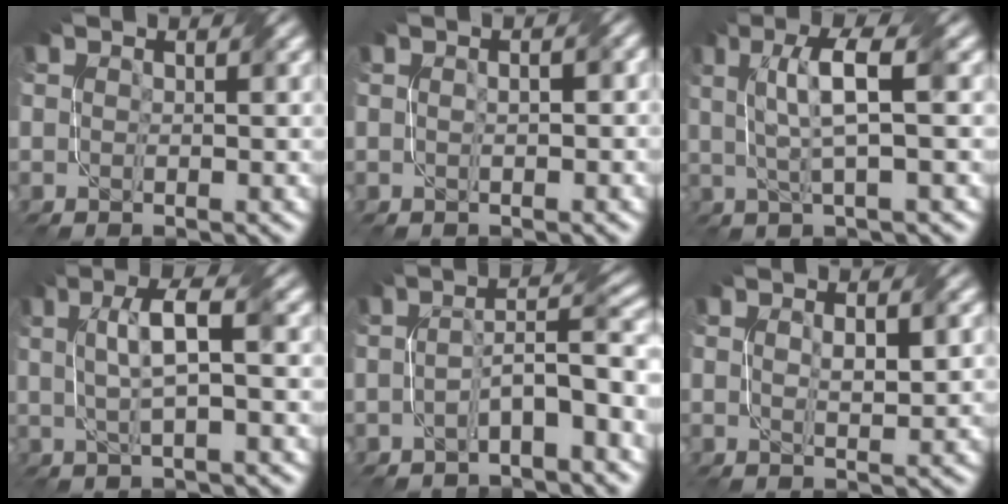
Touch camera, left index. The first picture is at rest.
{"total": 1.6, "force": [0.3, 0.6, 1.5], "torque": [-0.018, 0.003, 0.000]}
{"total": 5.1, "force": [1.1, 1.0, 4.9], "torque": [-0.097, 0.008, 0.025]}
{"total": 4.5, "force": [0.7, 1.0, 4.3], "torque": [-0.081, 0.010, 0.016]}
{"total": 4.7, "force": [-1.7, 0.9, 4.2], "torque": [-0.073, 0.021, -0.032]}
{"total": 1.8, "force": [0.5, 0.5, 1.7], "torque": [-0.034, 0.001, 0.012]}